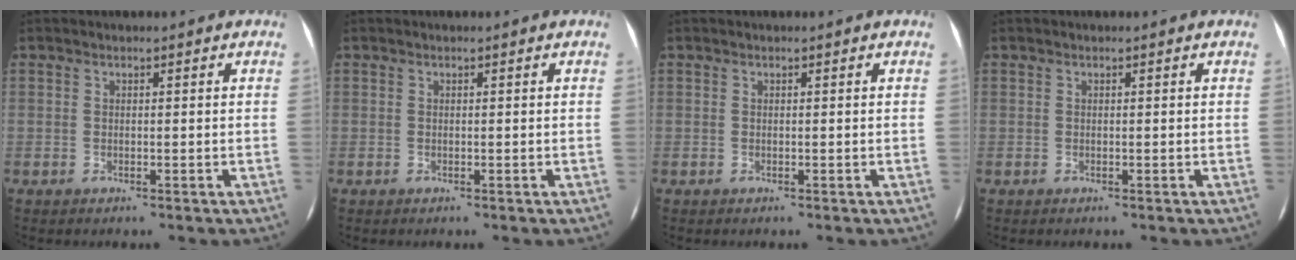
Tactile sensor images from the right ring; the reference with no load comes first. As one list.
[{"total": 0.0}, {"total": 0.0}, {"total": 0.0}]